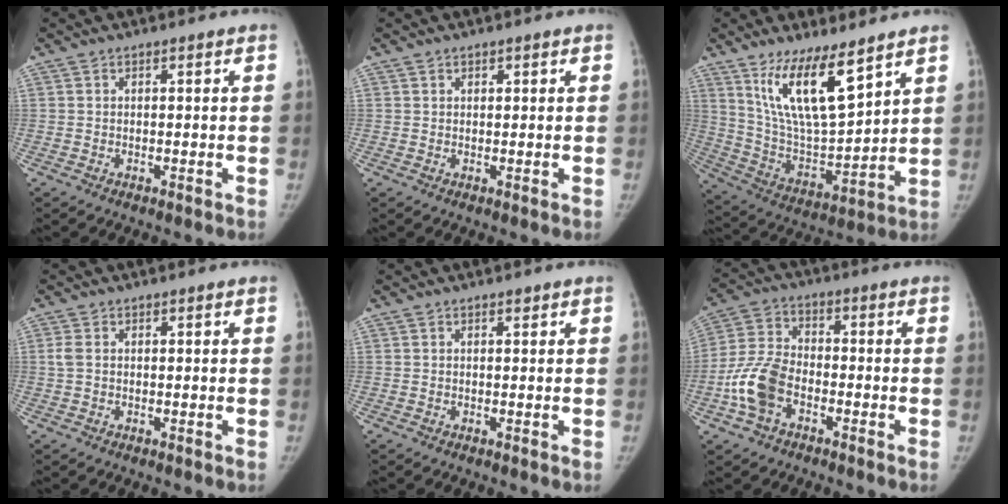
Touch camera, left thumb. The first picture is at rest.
{"total": 0.7, "force": [0.5, 0.5, 0.1], "torque": [0.007, -0.002, 0.005]}
{"total": 15.9, "force": [9.7, 4.6, 11.8], "torque": [-0.193, -0.061, 0.198]}
{"total": 1.6, "force": [0.2, 1.1, 1.2], "torque": [-0.035, 0.002, 0.004]}
{"total": 0.5, "force": [0.4, 0.3, 0.2], "torque": [-0.003, -0.002, 0.005]}
{"total": 10.3, "force": [-3.9, 6.6, 6.9], "torque": [-0.142, 0.029, -0.079]}